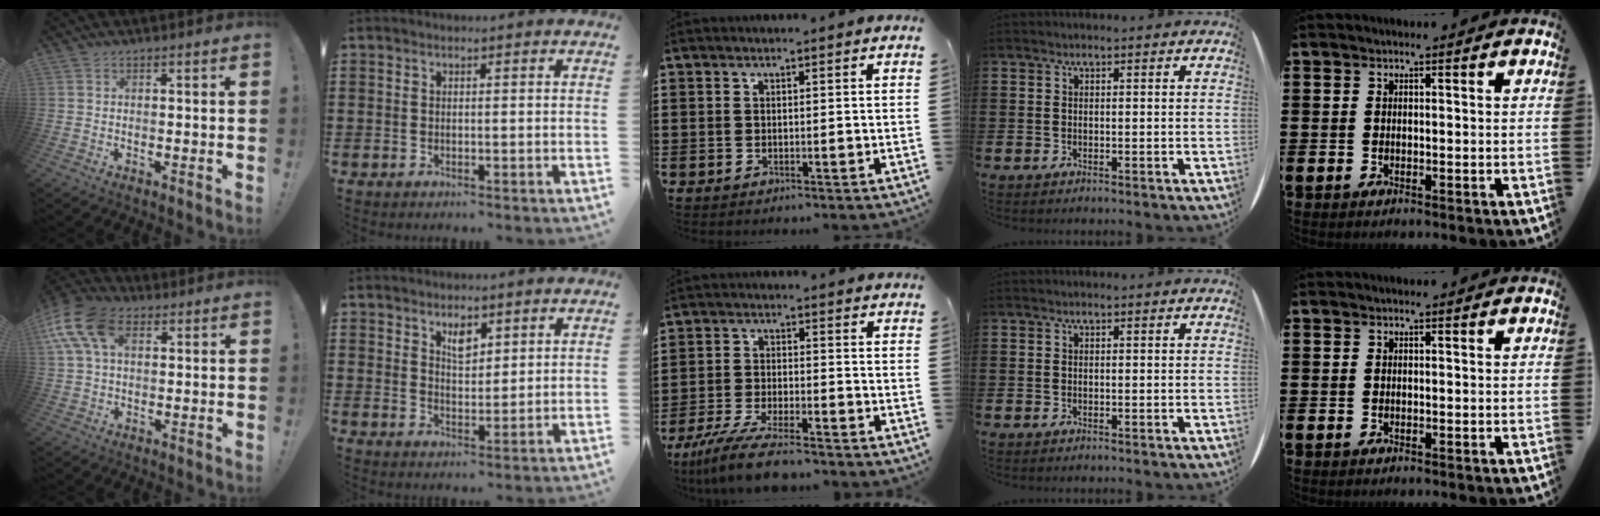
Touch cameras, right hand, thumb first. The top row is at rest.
{"thumb": {"total": 14.8, "force": [5.2, 9.1, 10.5], "torque": [-0.210, -0.009, 0.097]}, "index": {"total": 3.3, "force": [2.3, 1.6, 1.8], "torque": [-0.033, 0.002, 0.040]}, "middle": {"total": 7.2, "force": [-6.0, 0.6, 3.9], "torque": [-0.093, -0.011, -0.117]}}